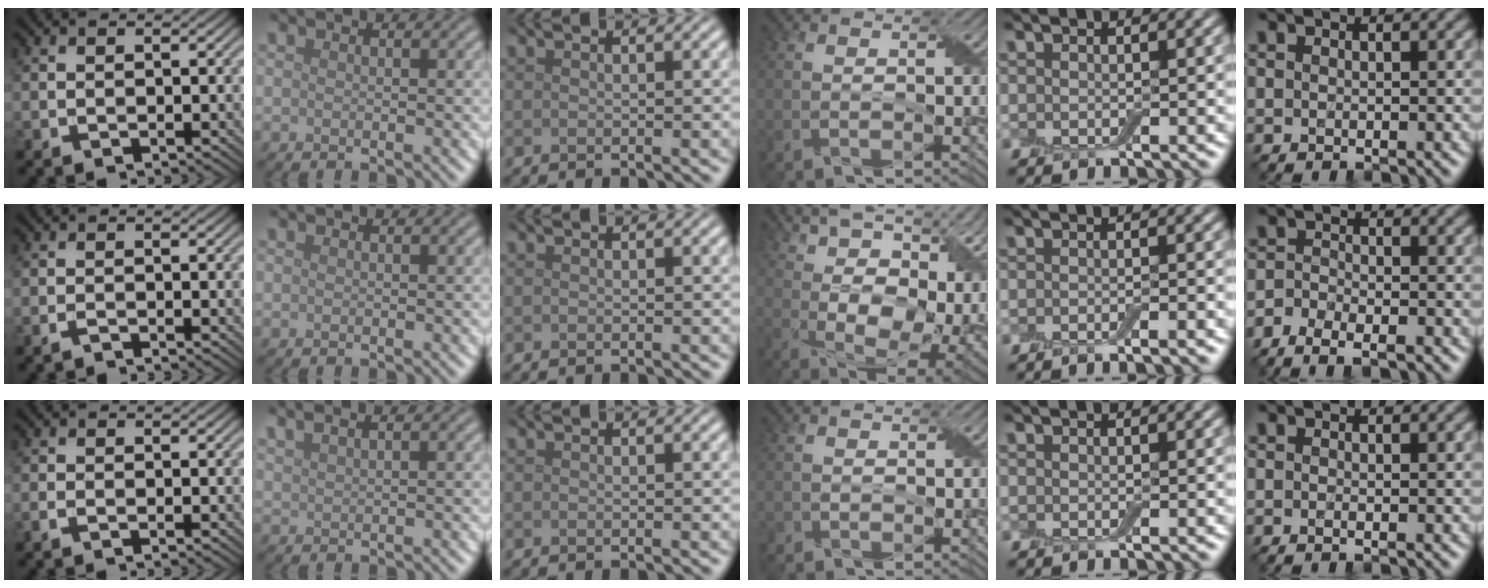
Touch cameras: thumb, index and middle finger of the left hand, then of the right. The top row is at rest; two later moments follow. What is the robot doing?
{"motion": "peel", "object": "bubble wrap"}